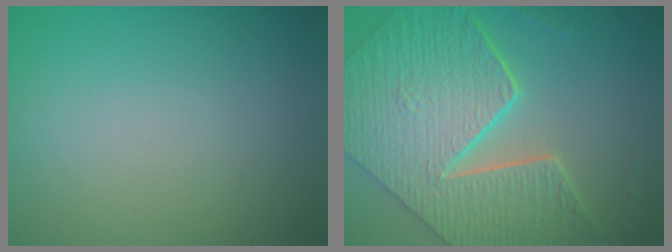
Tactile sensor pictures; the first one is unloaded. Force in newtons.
{"total": 9.2, "press": 7.1, "slide": 5.8}